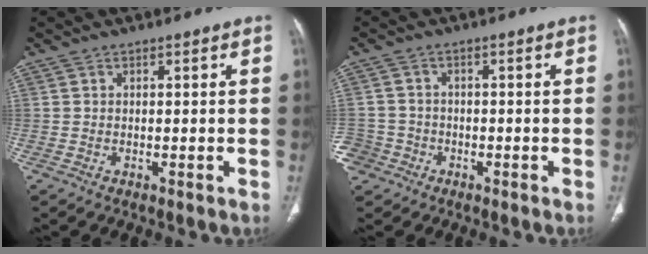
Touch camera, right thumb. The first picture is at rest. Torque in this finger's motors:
{"motor_torque": [0.09, 0.05, -0.14, 0.06, 0.02]}